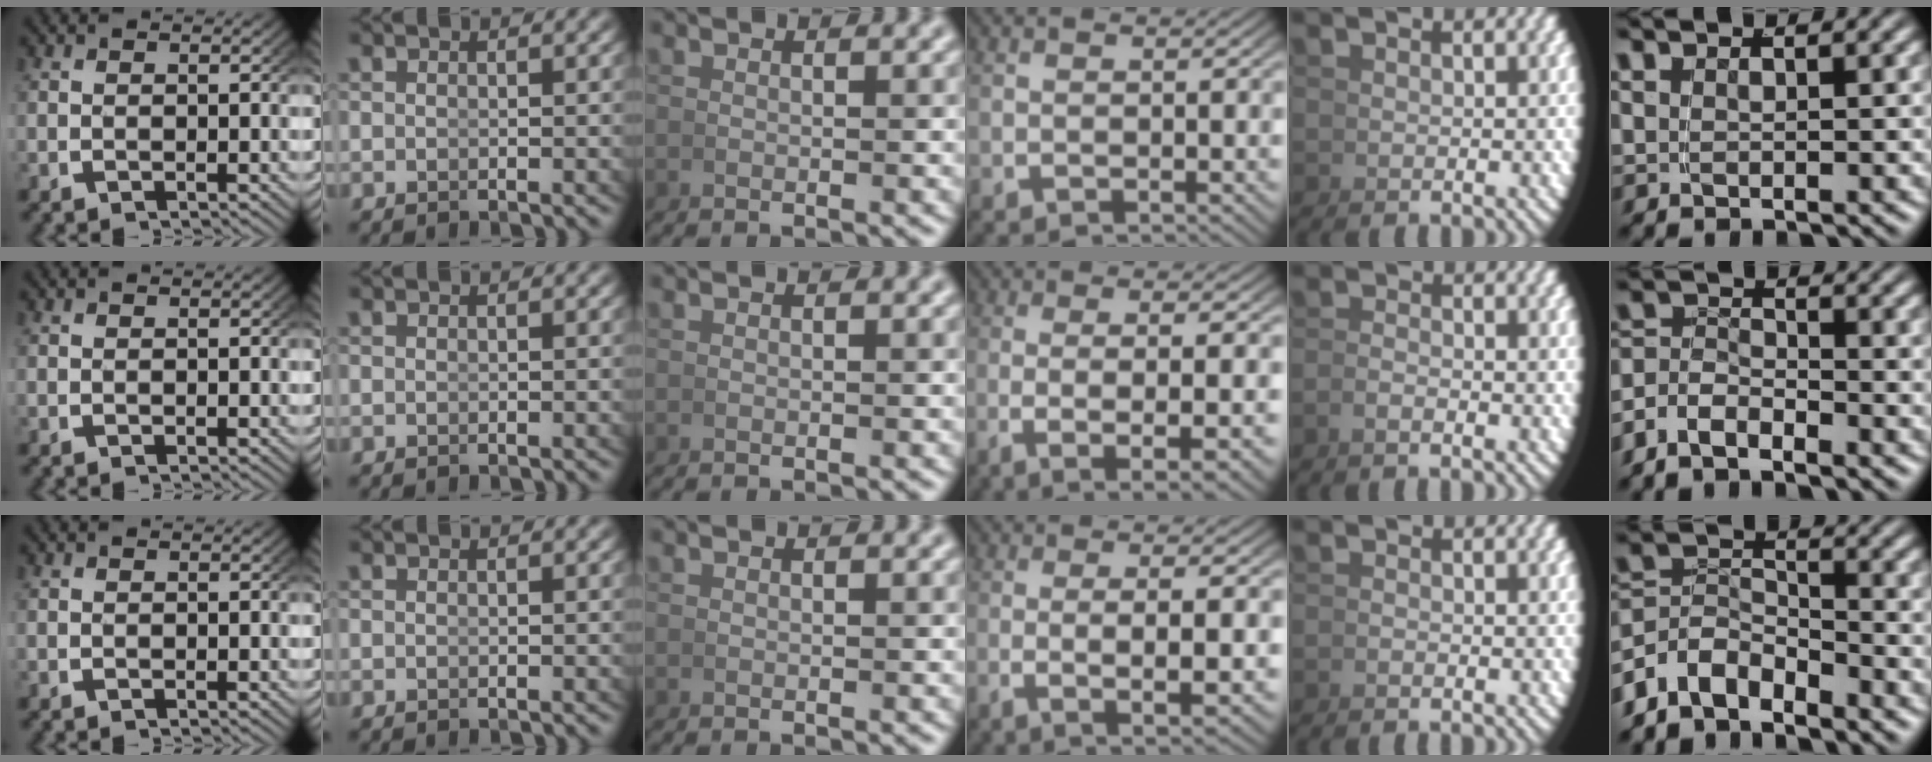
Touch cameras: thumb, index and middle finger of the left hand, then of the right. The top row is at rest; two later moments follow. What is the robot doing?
{"motion": "lift_and_place", "object": "hoodie"}